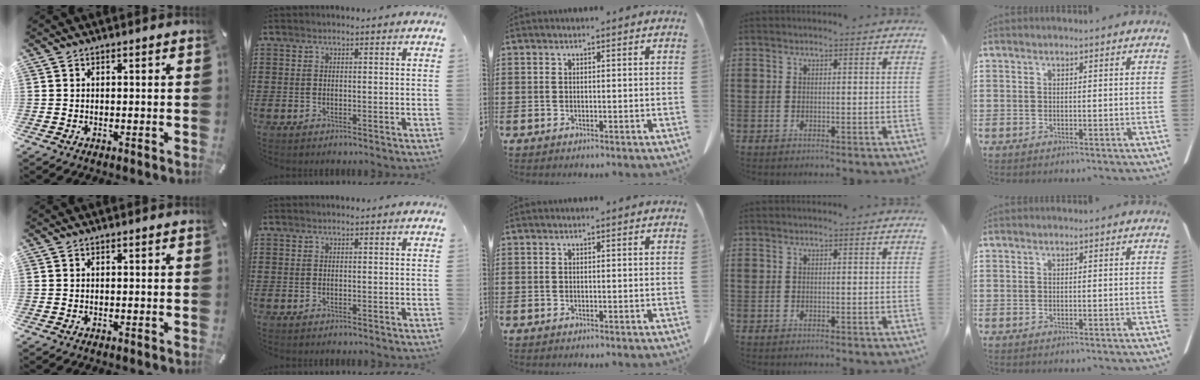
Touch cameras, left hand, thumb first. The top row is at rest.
{}